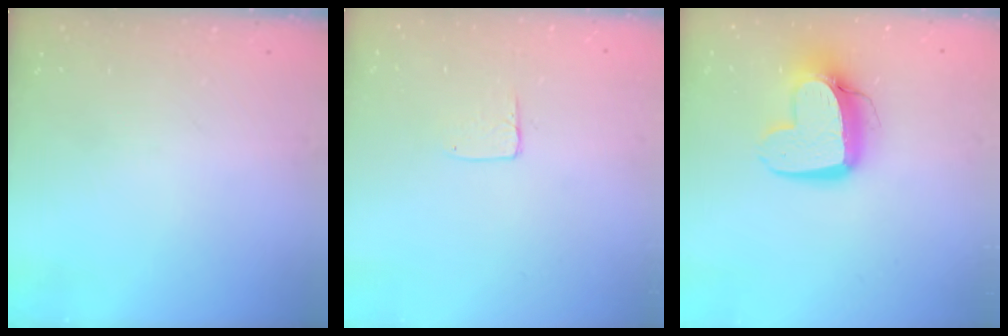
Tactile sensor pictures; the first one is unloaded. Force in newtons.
{"total": 3.6, "press": 3.6, "slide": 0.3}
{"total": 13.0, "press": 12.9, "slide": 1.4}